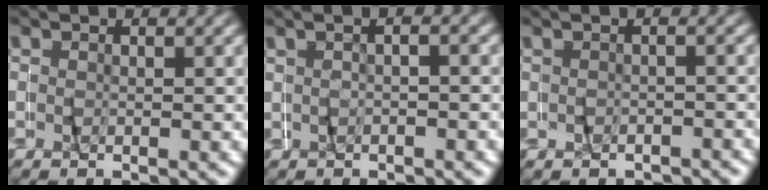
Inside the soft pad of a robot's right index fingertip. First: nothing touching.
{"total": 0.6, "force": [-0.3, -0.2, 0.4], "torque": [-0.011, 0.011, -0.009]}
{"total": 1.0, "force": [-0.7, 0.5, 0.4], "torque": [-0.015, 0.001, -0.011]}